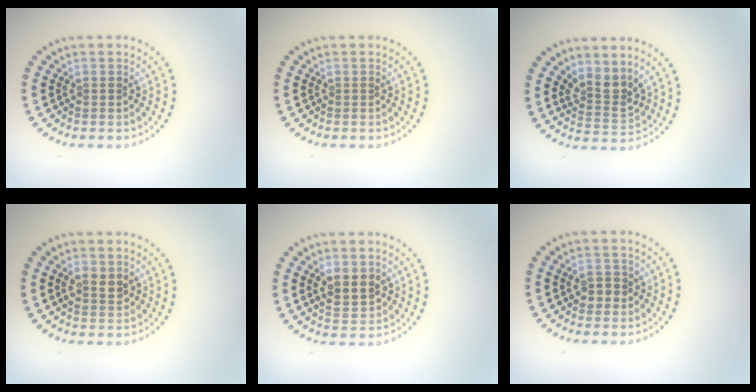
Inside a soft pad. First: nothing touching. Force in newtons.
{"total": 0.0}
{"total": 2.8, "press": 2.2, "slide": 1.7}
{"total": 2.1, "press": 2.1, "slide": 0.2}
{"total": 3.0, "press": 2.9, "slide": 0.6}
{"total": 1.9, "press": 1.8, "slide": 0.3}